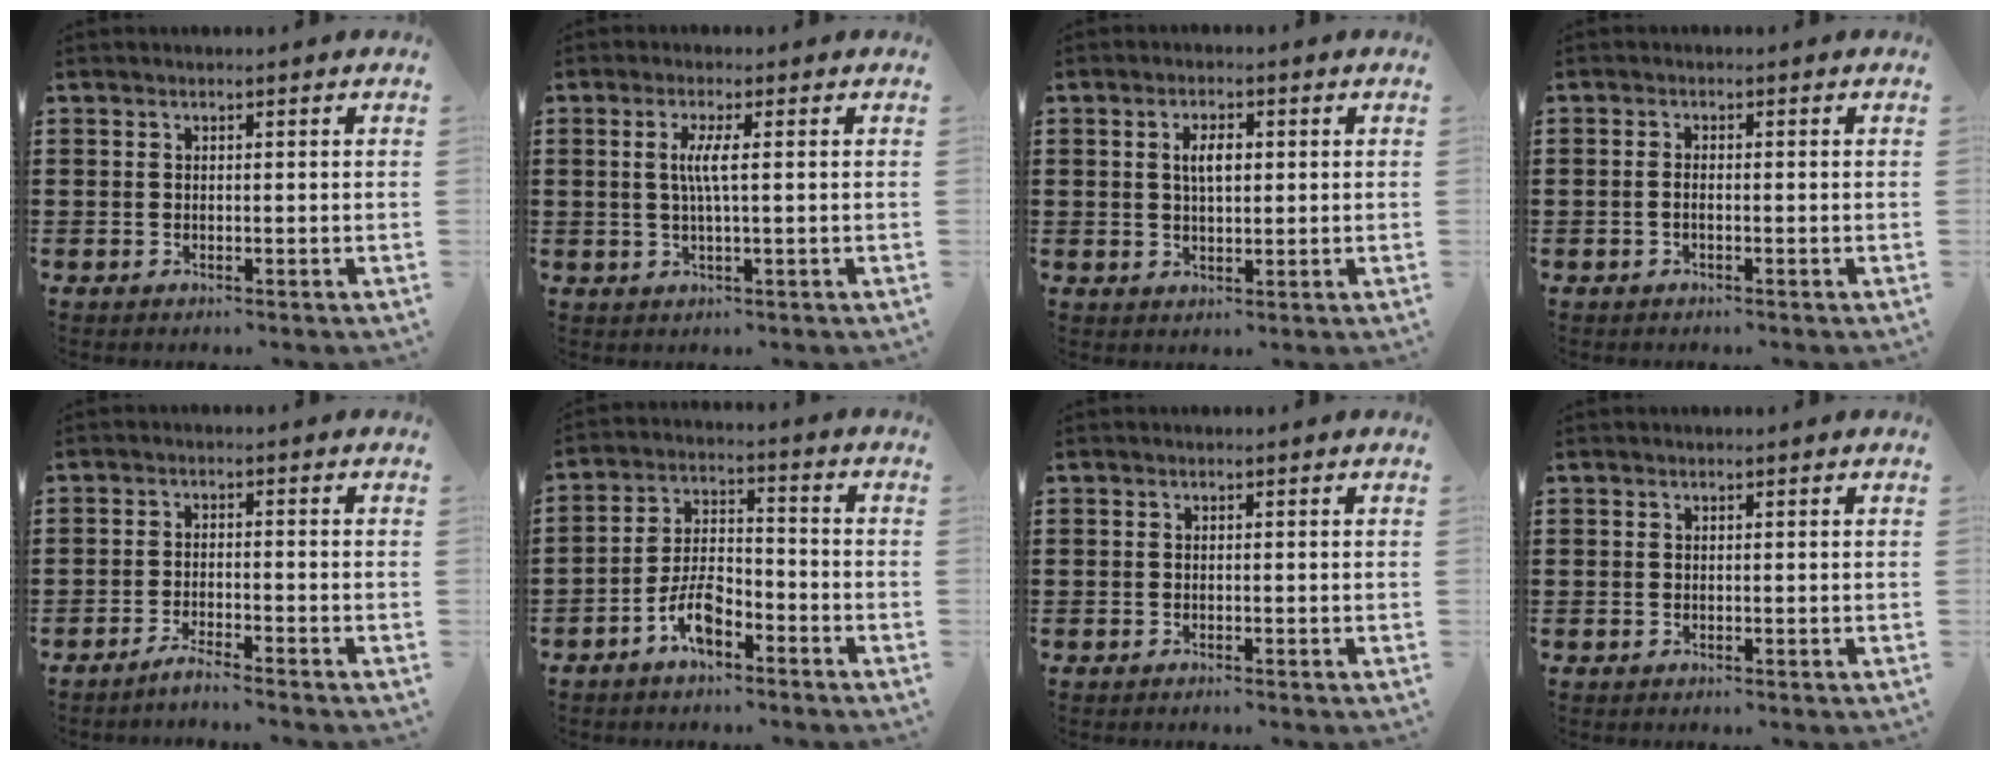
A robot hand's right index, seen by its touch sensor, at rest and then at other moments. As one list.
[{"total": 3.6, "force": [0.3, 0.0, 3.6], "torque": [-0.076, -0.008, 0.000]}, {"total": 3.4, "force": [0.6, 1.4, 3.1], "torque": [-0.062, 0.007, 0.009]}, {"total": 0.9, "force": [-0.5, 0.0, 0.8], "torque": [-0.018, -0.008, -0.007]}, {"total": 2.7, "force": [-2.6, -0.5, 0.6], "torque": [-0.011, 0.000, -0.050]}, {"total": 7.0, "force": [-4.2, 2.8, 4.8], "torque": [-0.107, 0.006, -0.081]}, {"total": 0.5, "force": [-0.5, -0.2, 0.0], "torque": [-0.001, -0.004, -0.010]}, {"total": 0.0}]